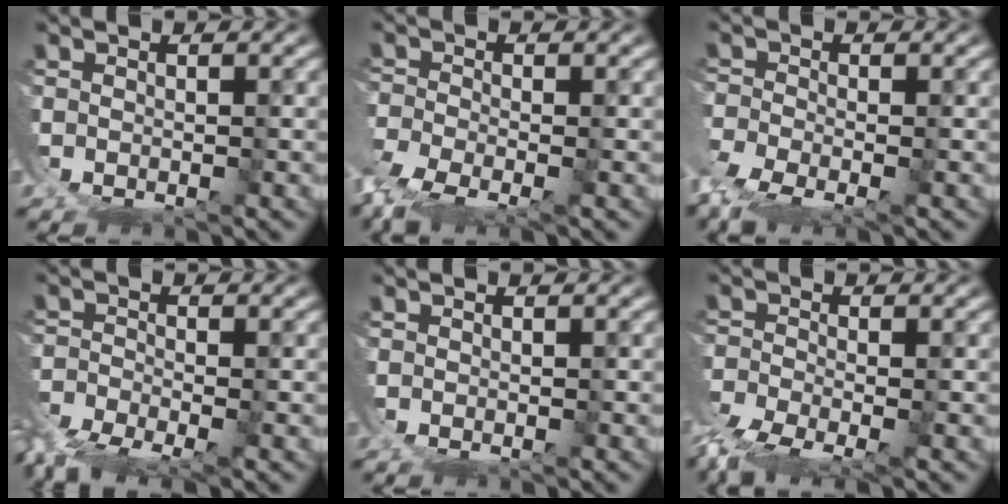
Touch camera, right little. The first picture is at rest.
{"total": 3.8, "force": [-2.5, 1.3, 2.5], "torque": [-0.054, -0.023, -0.043]}
{"total": 3.4, "force": [-2.3, 1.2, 2.2], "torque": [-0.046, -0.021, -0.041]}
{"total": 5.1, "force": [-4.3, 1.5, 2.2], "torque": [-0.045, -0.033, -0.065]}
{"total": 2.8, "force": [0.0, -2.7, -0.7], "torque": [0.029, -0.012, 0.011]}
{"total": 4.0, "force": [-3.1, 0.7, 2.3], "torque": [-0.039, -0.023, -0.053]}